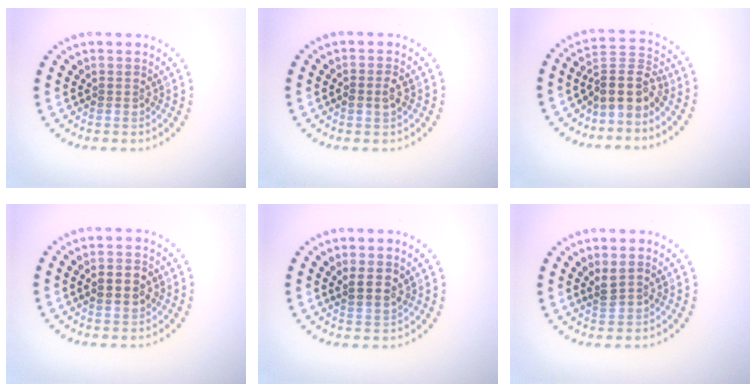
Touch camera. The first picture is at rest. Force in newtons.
{"total": 1.5, "press": 1.5, "slide": 0.2}
{"total": 3.8, "press": 2.9, "slide": 2.5}
{"total": 2.8, "press": 2.8, "slide": 0.2}
{"total": 1.6, "press": 1.4, "slide": 0.9}
{"total": 1.3, "press": 1.1, "slide": 0.6}